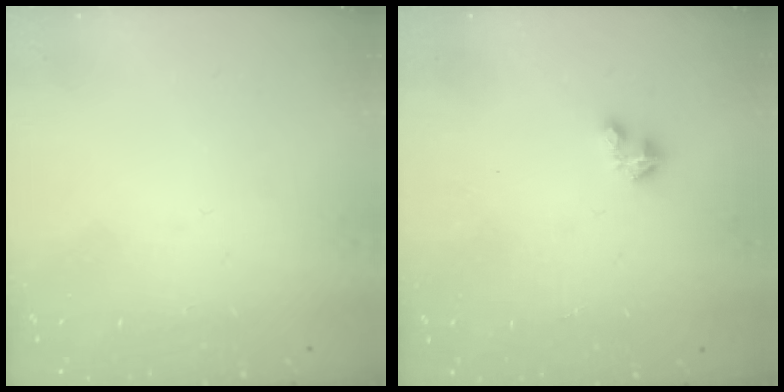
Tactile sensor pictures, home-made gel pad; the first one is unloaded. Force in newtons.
{"total": 1.3, "press": 1.2, "slide": 0.4}